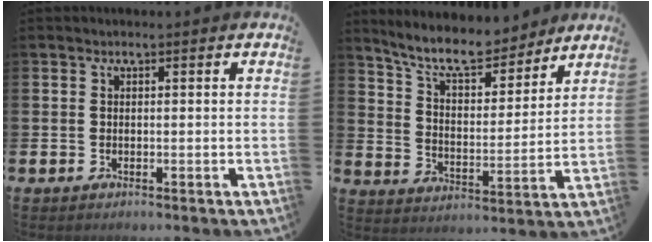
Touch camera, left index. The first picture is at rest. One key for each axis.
{"total": 9.7, "fx": 8.9, "fy": 2.2, "fz": 3.3, "tx": -0.085, "ty": -0.057, "tz": 0.157}